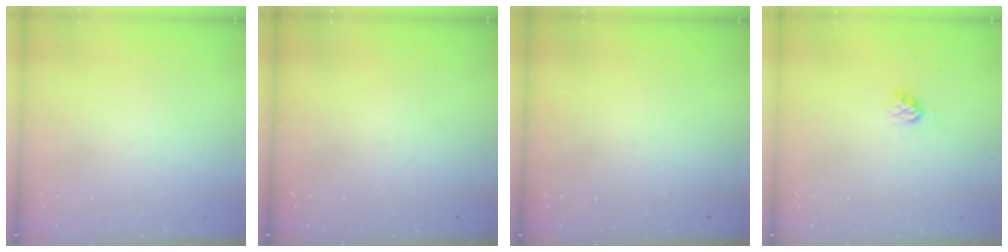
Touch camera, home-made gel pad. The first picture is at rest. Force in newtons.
{"total": 0.0}
{"total": 0.0}
{"total": 3.7, "press": 3.7, "slide": 0.4}